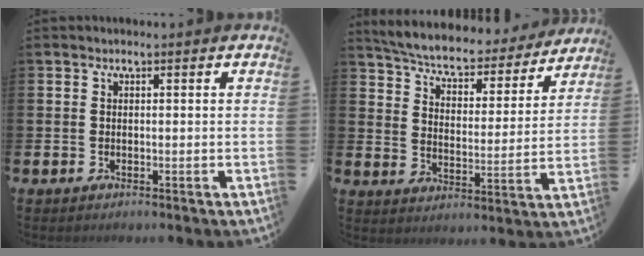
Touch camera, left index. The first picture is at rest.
{"total": 6.0, "force": [5.6, 1.2, 1.9], "torque": [-0.065, -0.044, 0.090]}